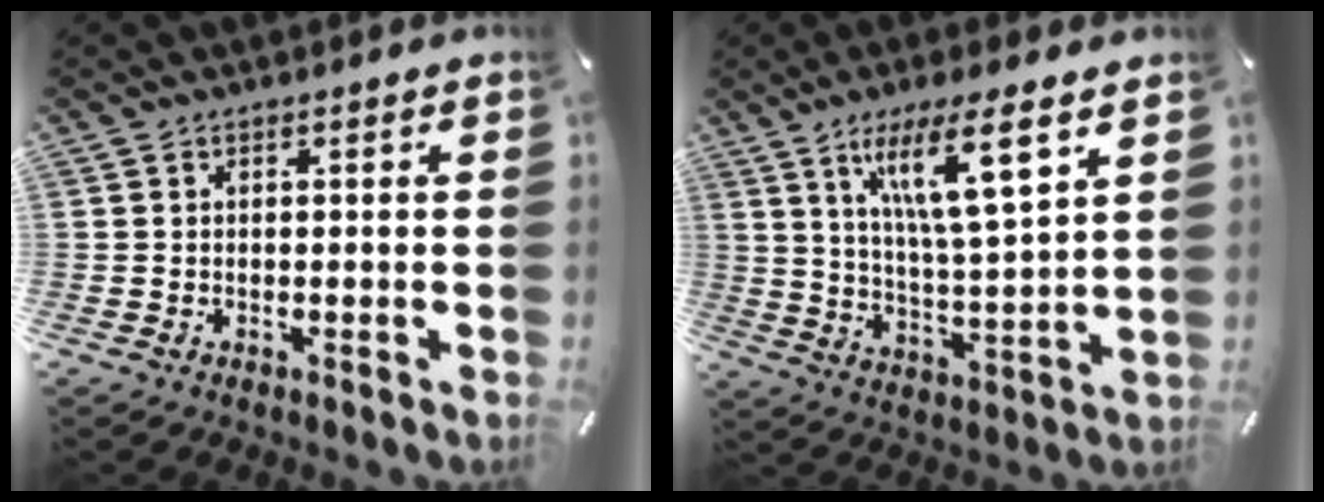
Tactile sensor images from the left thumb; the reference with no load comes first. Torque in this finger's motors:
{"motor_torque": [2.32, 2.09, 1.44, -1.33, 0.55]}